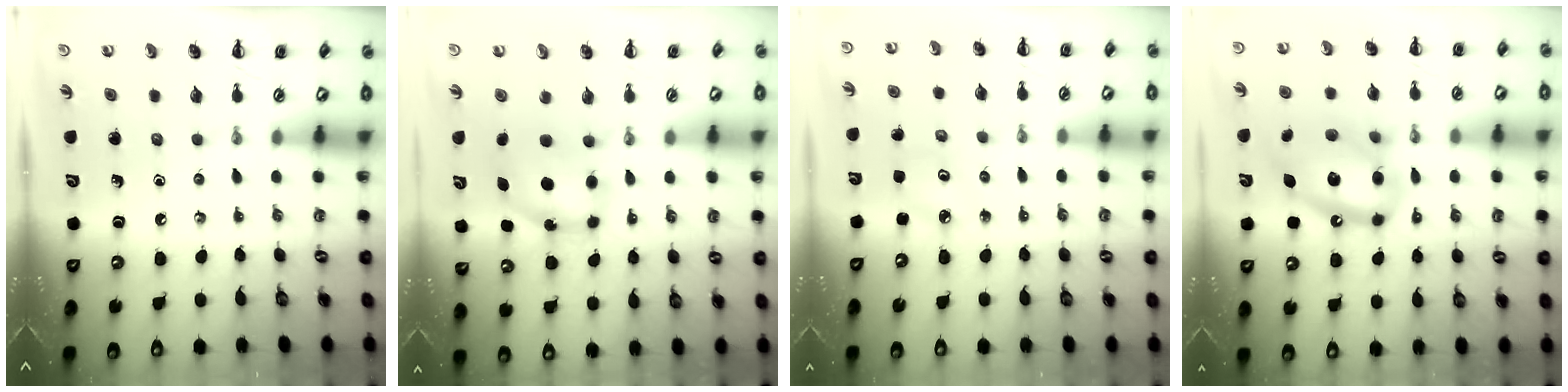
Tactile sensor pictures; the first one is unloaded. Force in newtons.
{"total": 6.6, "press": 6.5, "slide": 1.0}
{"total": 2.6, "press": 2.5, "slide": 0.6}
{"total": 15.8, "press": 15.3, "slide": 3.9}